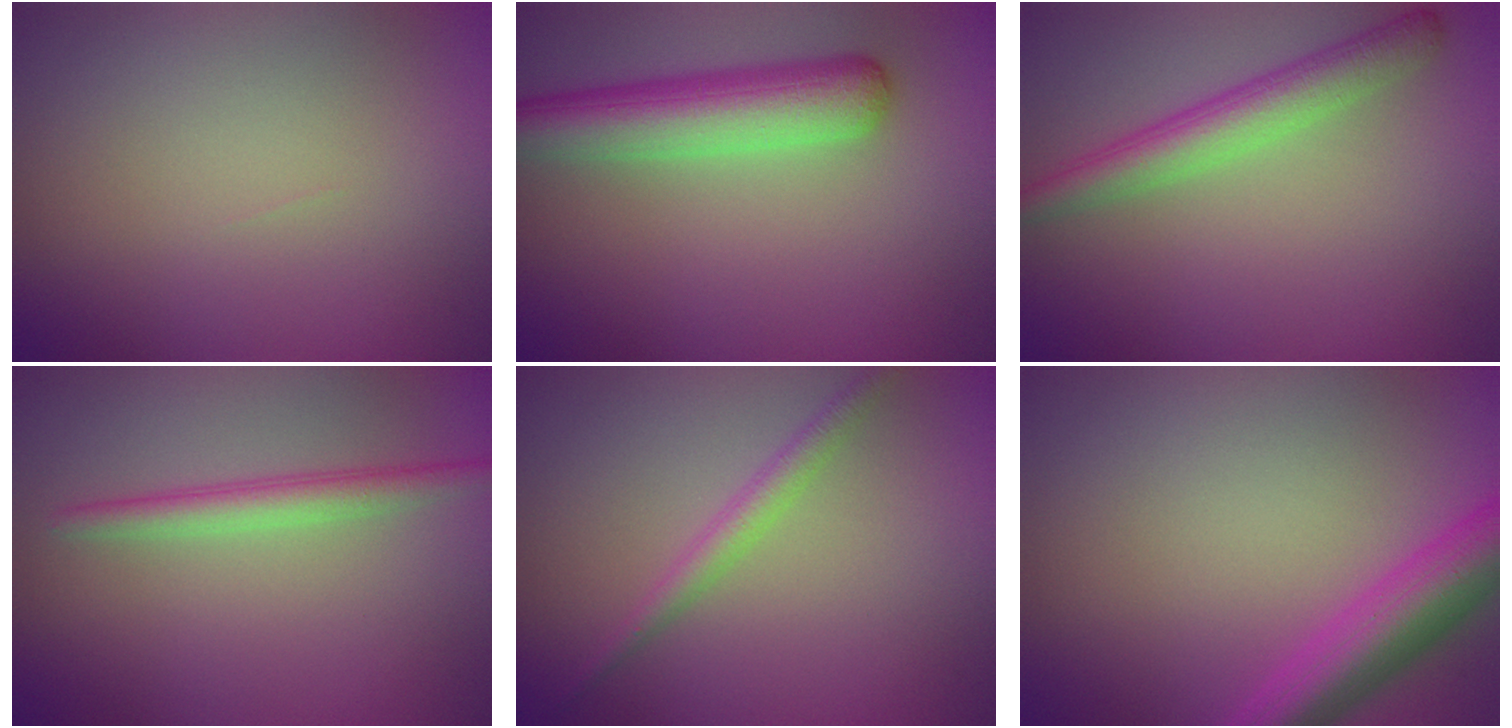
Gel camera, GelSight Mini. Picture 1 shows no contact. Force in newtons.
{"total": 5.7, "press": 5.7, "slide": 0.2}
{"total": 3.7, "press": 3.7, "slide": 0.1}
{"total": 2.3, "press": 2.3, "slide": 0.1}
{"total": 1.9, "press": 1.9, "slide": 0.1}
{"total": 5.5, "press": 5.5, "slide": 0.3}